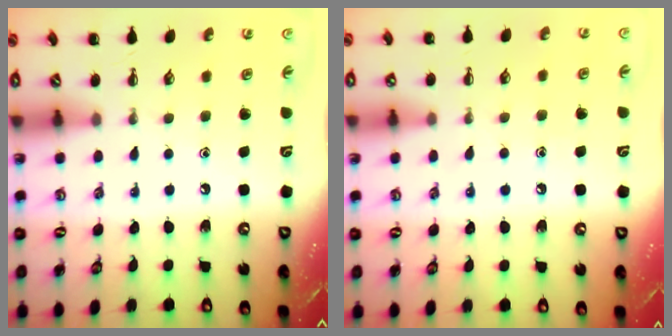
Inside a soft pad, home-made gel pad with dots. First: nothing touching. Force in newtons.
{"total": 6.7, "press": 6.5, "slide": 1.5}